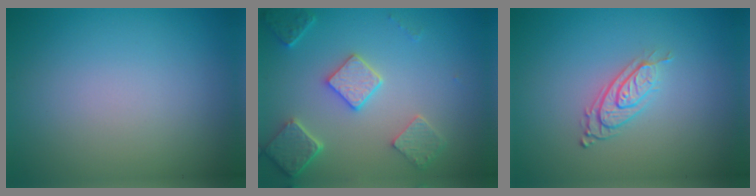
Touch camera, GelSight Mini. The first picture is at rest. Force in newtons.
{"total": 4.7, "press": 3.9, "slide": 2.8}
{"total": 2.9, "press": 1.9, "slide": 2.1}